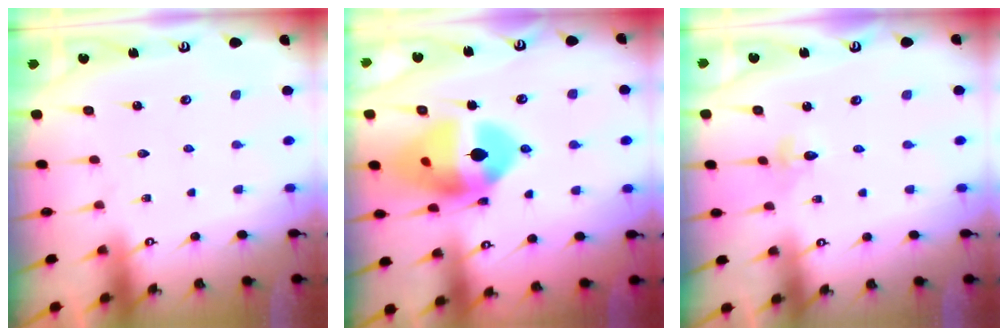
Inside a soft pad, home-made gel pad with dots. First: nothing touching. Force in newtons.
{"total": 16.1, "press": 15.1, "slide": 5.6}
{"total": 2.8, "press": 2.7, "slide": 0.3}